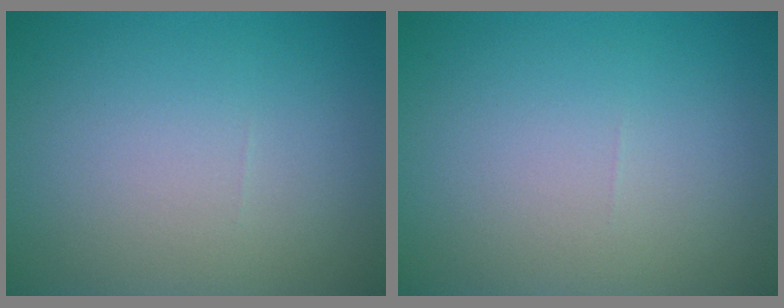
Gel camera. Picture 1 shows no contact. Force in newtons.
{"total": 0.0}